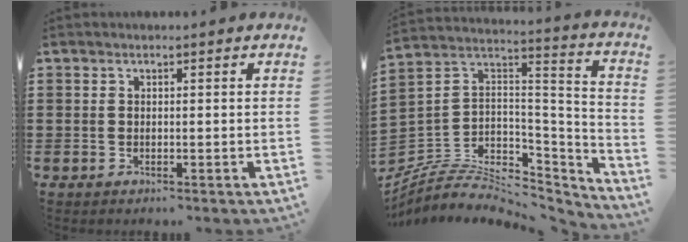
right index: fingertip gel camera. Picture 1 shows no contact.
{"total": 6.4, "force": [-4.5, 4.0, 2.3], "torque": [-0.060, -0.011, -0.084]}